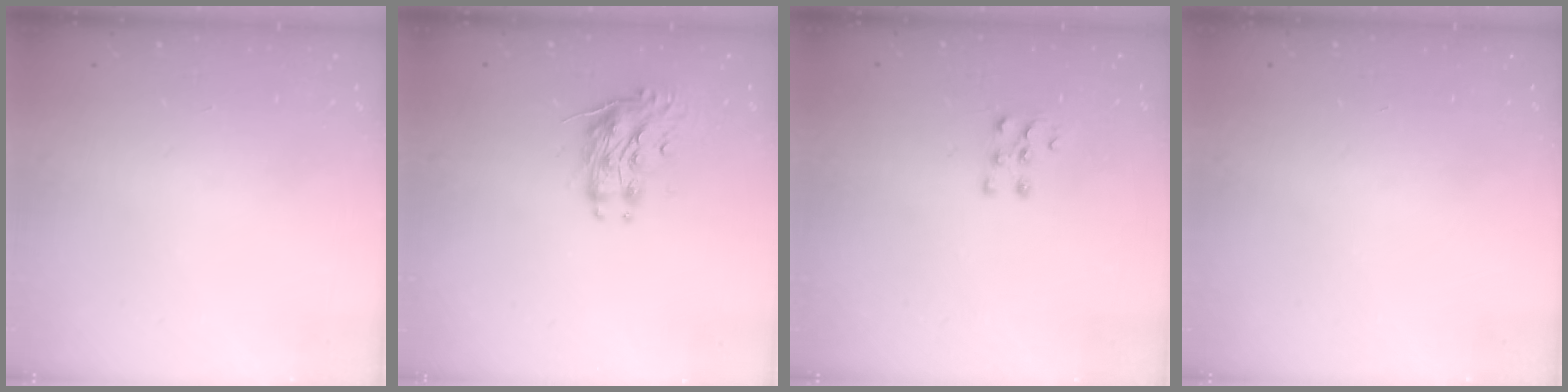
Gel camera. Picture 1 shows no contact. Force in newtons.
{"total": 8.9, "press": 8.9, "slide": 0.3}
{"total": 5.3, "press": 5.3, "slide": 0.4}
{"total": 0.0}